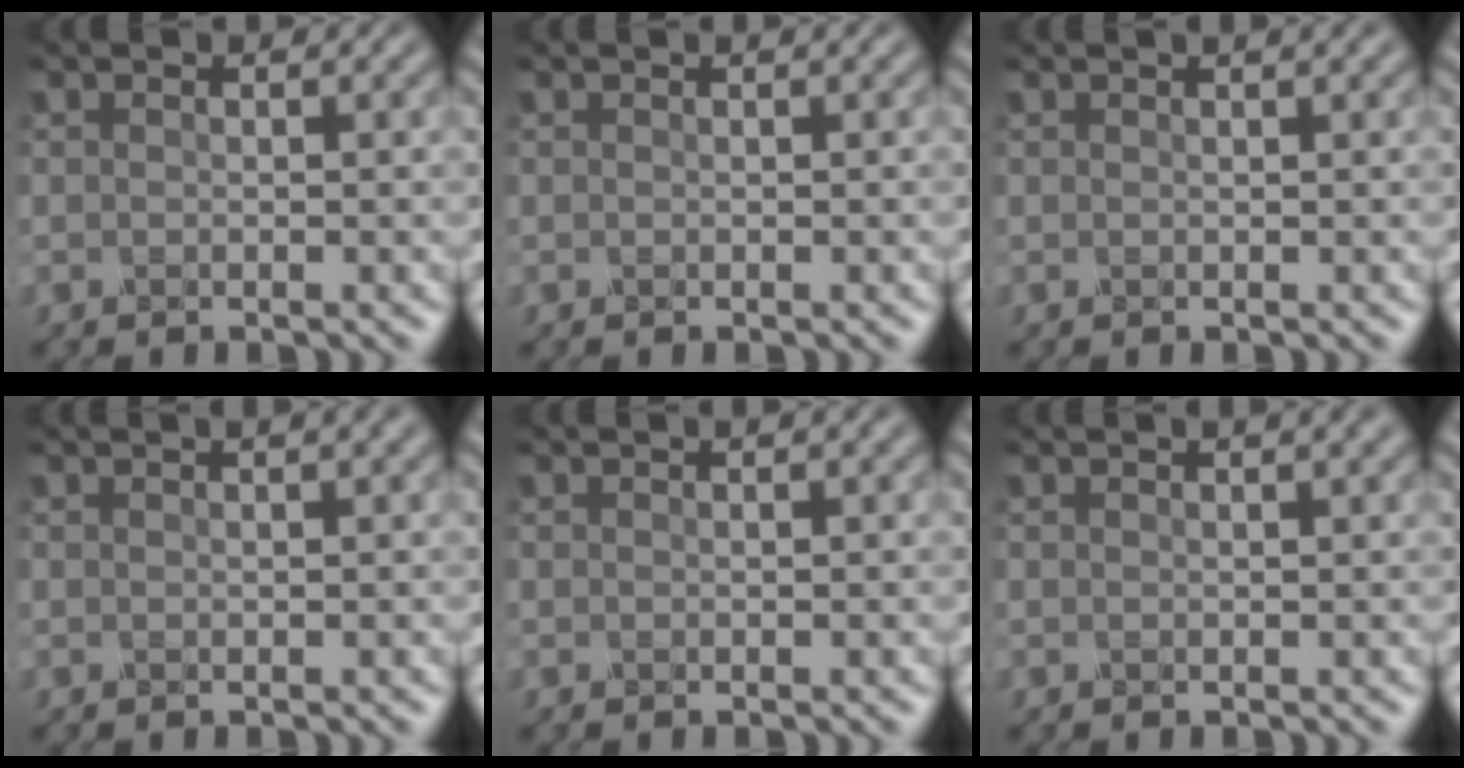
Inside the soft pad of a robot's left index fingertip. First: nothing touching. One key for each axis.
{"total": 0.0}
{"total": 1.5, "fx": 1.0, "fy": 0.5, "fz": 1.0, "tx": -0.011, "ty": 0.003, "tz": 0.004}
{"total": 2.1, "fx": 1.2, "fy": 0.6, "fz": 1.6, "tx": -0.013, "ty": 0.007, "tz": 0.004}
{"total": 0.6, "fx": 0.3, "fy": 0.1, "fz": 0.5, "tx": -0.010, "ty": 0.001, "tz": 0.002}
{"total": 2.8, "fx": 1.6, "fy": 1.0, "fz": 2.0, "tx": -0.011, "ty": 0.010, "tz": 0.003}